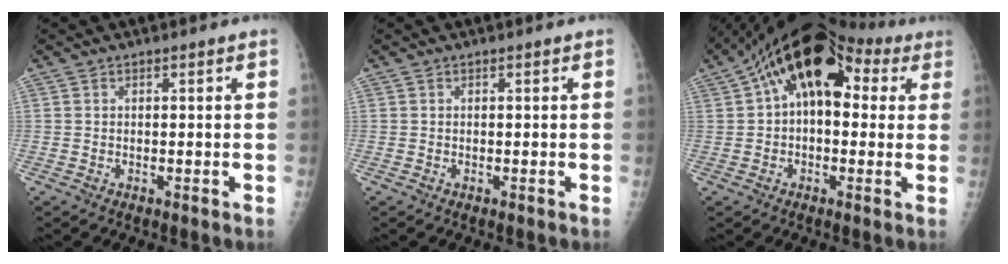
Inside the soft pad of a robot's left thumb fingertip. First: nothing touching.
{"total": 0.0}
{"total": 15.0, "force": [4.4, 9.0, 11.1], "torque": [-0.136, 0.042, 0.058]}